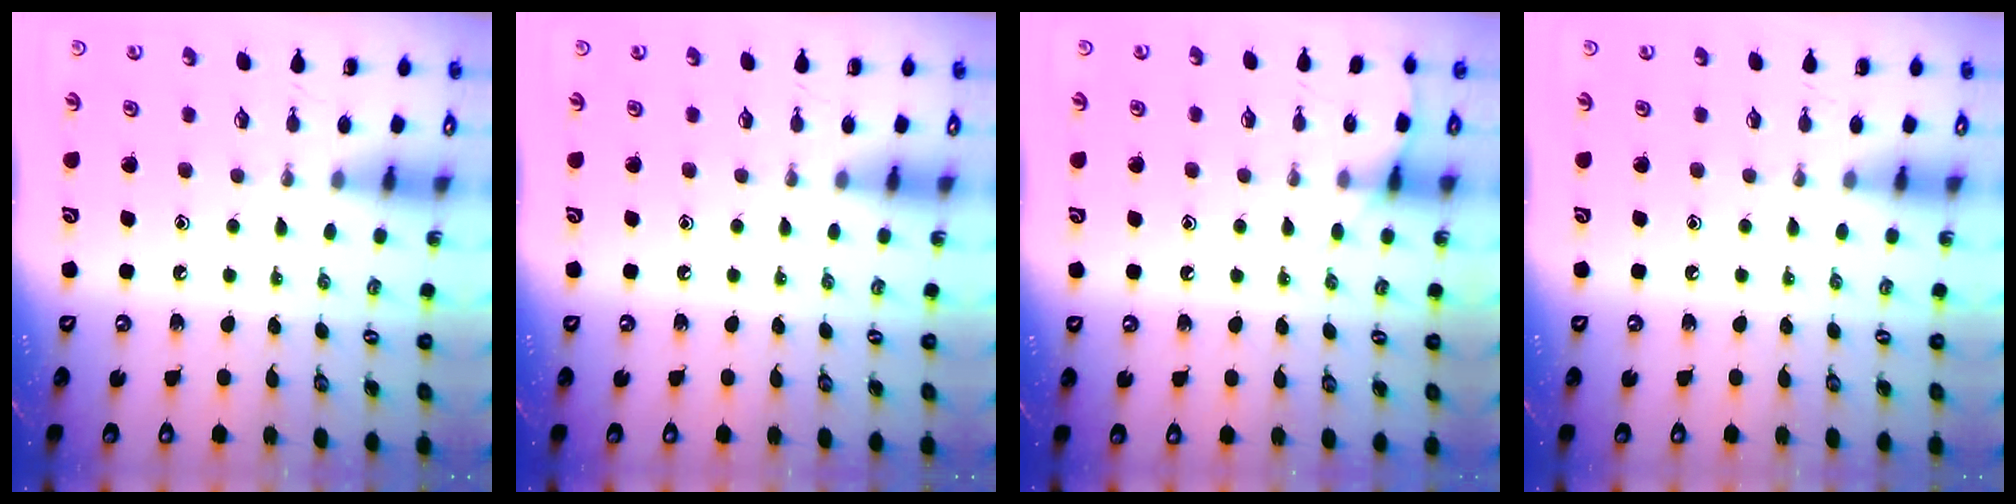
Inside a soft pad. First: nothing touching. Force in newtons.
{"total": 0.0}
{"total": 6.6, "press": 6.6, "slide": 0.7}
{"total": 0.0}